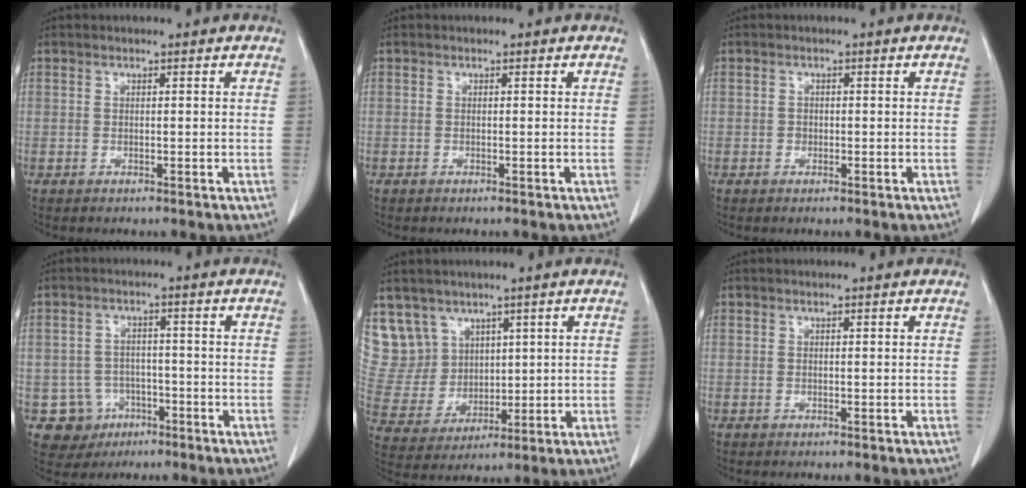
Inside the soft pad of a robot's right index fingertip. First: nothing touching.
{"total": 0.0}
{"total": 0.7, "force": [-0.1, 0.7, 0.2], "torque": [0.004, 0.006, -0.002]}
{"total": 6.0, "force": [-2.4, 5.5, 0.5], "torque": [-0.007, 0.012, -0.032]}
{"total": 11.1, "force": [6.9, 8.7, 1.1], "torque": [-0.038, 0.040, 0.164]}
{"total": 0.0}